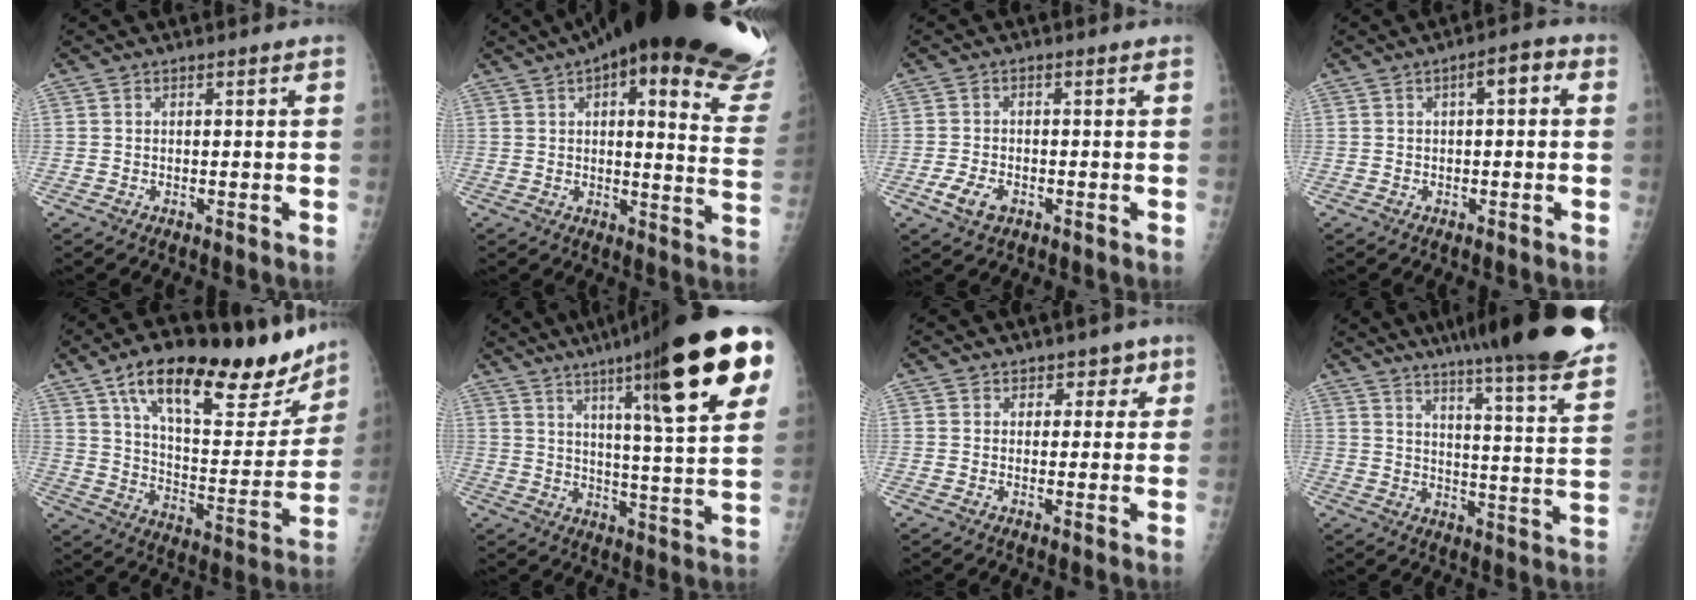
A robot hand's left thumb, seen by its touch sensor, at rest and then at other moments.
{"total": 31.4, "force": [20.0, 8.7, 22.6], "torque": [-0.225, -0.044, 0.245]}
{"total": 4.2, "force": [-2.0, 2.7, 2.5], "torque": [-0.043, 0.004, -0.036]}
{"total": 3.1, "force": [0.3, 1.6, 2.7], "torque": [-0.024, 0.017, -0.004]}
{"total": 28.5, "force": [18.6, 10.3, 19.0], "torque": [-0.239, -0.045, 0.288]}
{"total": 26.3, "force": [13.0, 3.8, 22.5], "torque": [-0.311, -0.032, 0.190]}
{"total": 3.6, "force": [2.0, 2.9, 0.7], "torque": [0.039, -0.007, 0.020]}
{"total": 26.9, "force": [20.9, 2.5, 16.8], "torque": [-0.224, -0.109, 0.272]}